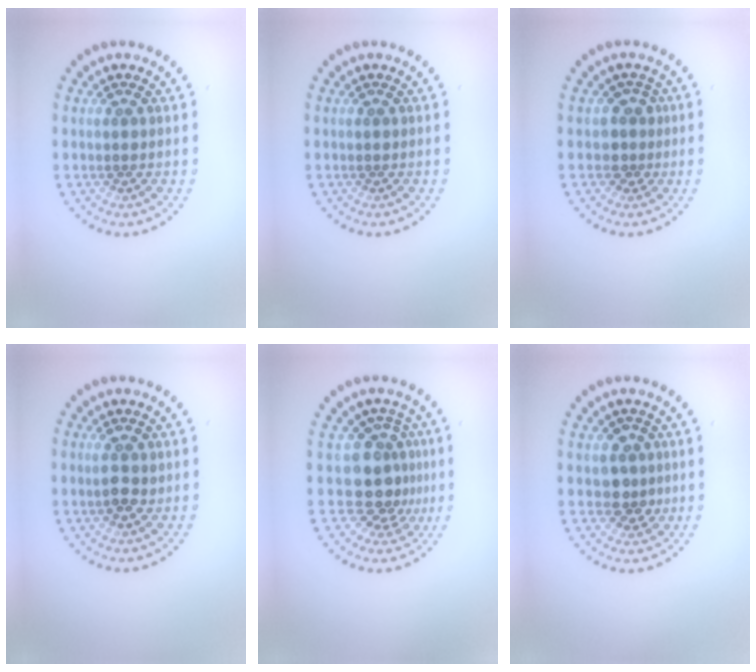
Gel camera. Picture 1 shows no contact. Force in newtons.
{"total": 0.0}
{"total": 1.8, "press": 1.3, "slide": 1.2}
{"total": 2.0, "press": 2.0, "slide": 0.2}
{"total": 3.9, "press": 2.9, "slide": 2.6}
{"total": 2.5, "press": 2.3, "slide": 0.9}